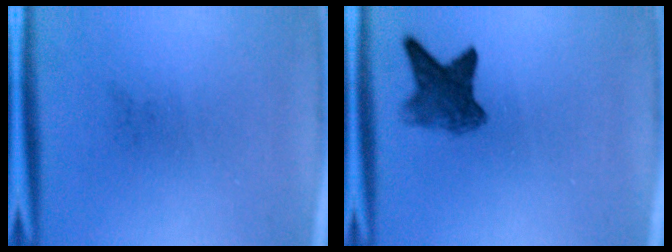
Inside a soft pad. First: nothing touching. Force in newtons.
{"total": 5.2}